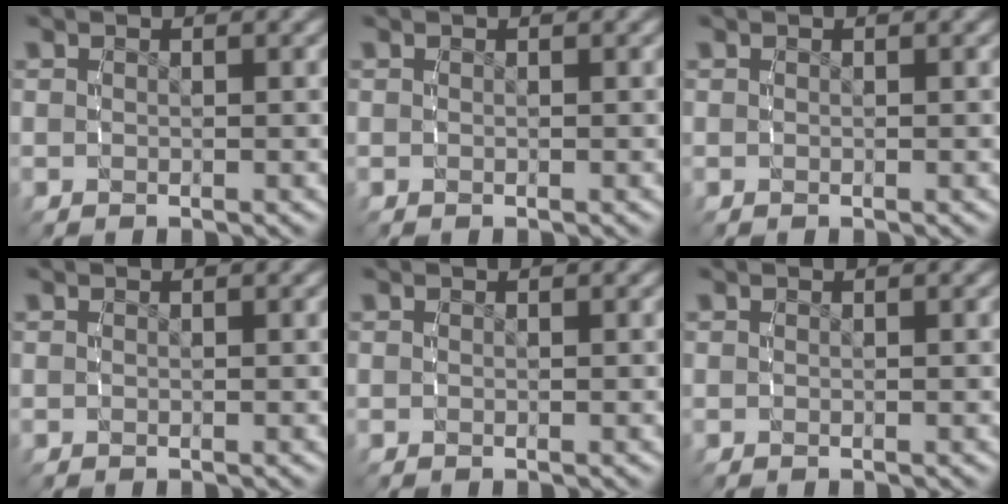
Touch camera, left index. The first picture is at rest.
{"total": 0.0}
{"total": 0.0}
{"total": 0.0}
{"total": 0.0}
{"total": 0.0}